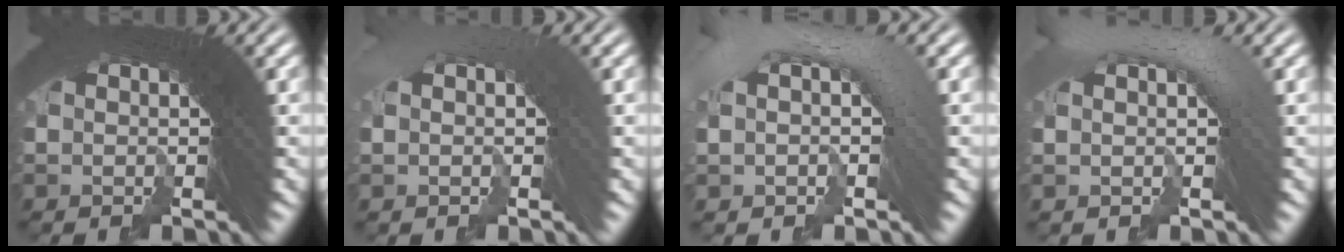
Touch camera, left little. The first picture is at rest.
{"total": 0.6, "force": [0.1, -0.3, 0.6], "torque": [0.006, 0.026, -0.001]}
{"total": 2.8, "force": [0.6, 1.0, 2.5], "torque": [-0.037, 0.031, 0.001]}
{"total": 2.1, "force": [1.2, 0.1, 1.7], "torque": [-0.024, 0.028, 0.016]}